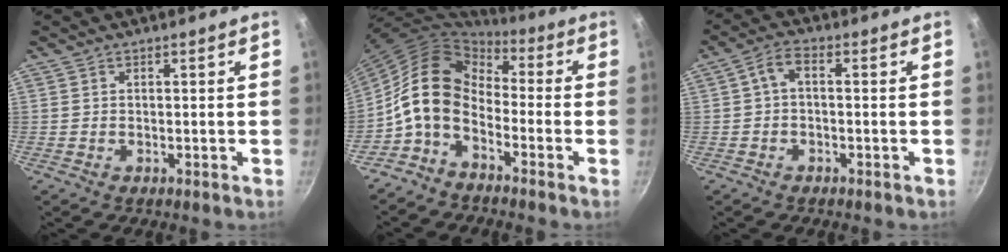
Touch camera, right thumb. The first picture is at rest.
{"total": 11.2, "force": [-3.2, 7.7, 7.5], "torque": [-0.121, 0.044, -0.081]}
{"total": 3.5, "force": [-0.5, 1.8, 3.0], "torque": [-0.069, 0.019, -0.014]}